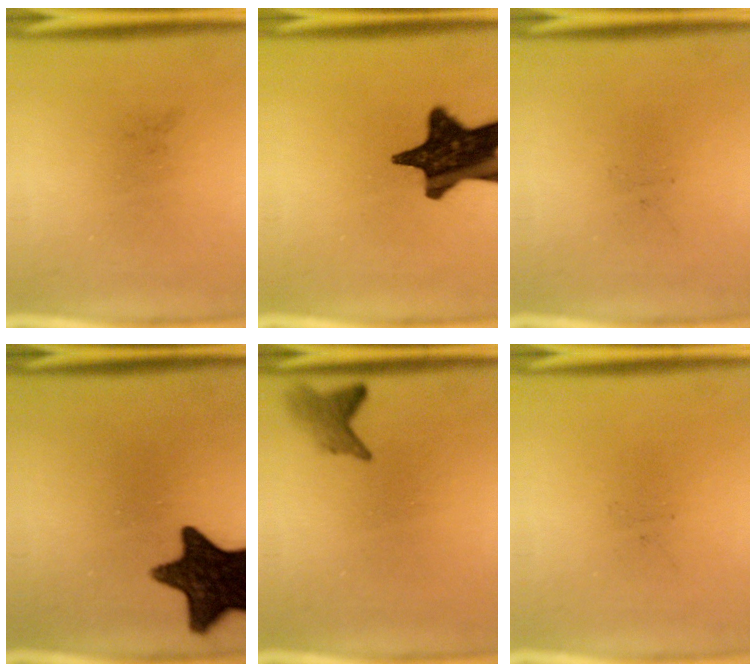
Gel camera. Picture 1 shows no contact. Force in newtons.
{"total": 16.5}
{"total": 0.0}
{"total": 15.4}
{"total": 2.4}
{"total": 0.0}